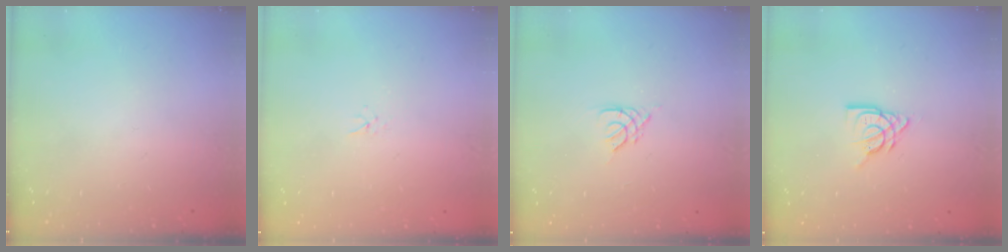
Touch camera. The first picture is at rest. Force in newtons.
{"total": 1.6, "press": 1.6, "slide": 0.2}
{"total": 2.8, "press": 2.7, "slide": 0.5}
{"total": 9.2, "press": 9.1, "slide": 0.8}